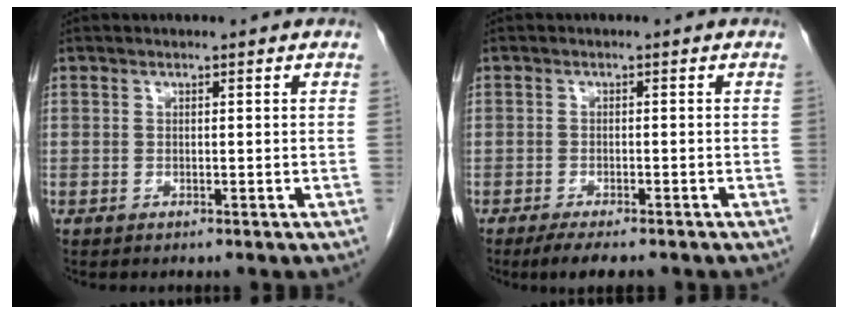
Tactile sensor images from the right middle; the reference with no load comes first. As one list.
[{"total": 5.0, "force": [-3.9, 1.2, 2.9], "torque": [-0.042, -0.009, -0.058]}]